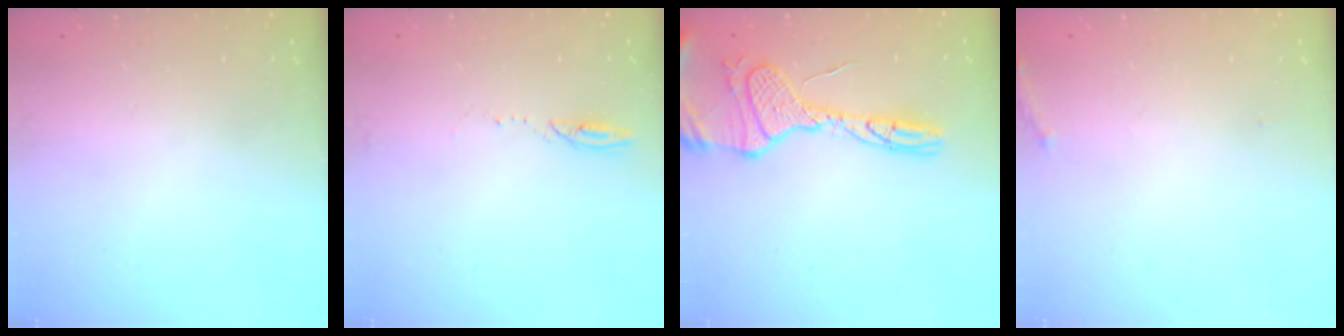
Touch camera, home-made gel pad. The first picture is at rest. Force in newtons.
{"total": 3.3, "press": 3.3, "slide": 0.4}
{"total": 17.0, "press": 17.0, "slide": 1.6}
{"total": 5.2, "press": 4.9, "slide": 1.8}